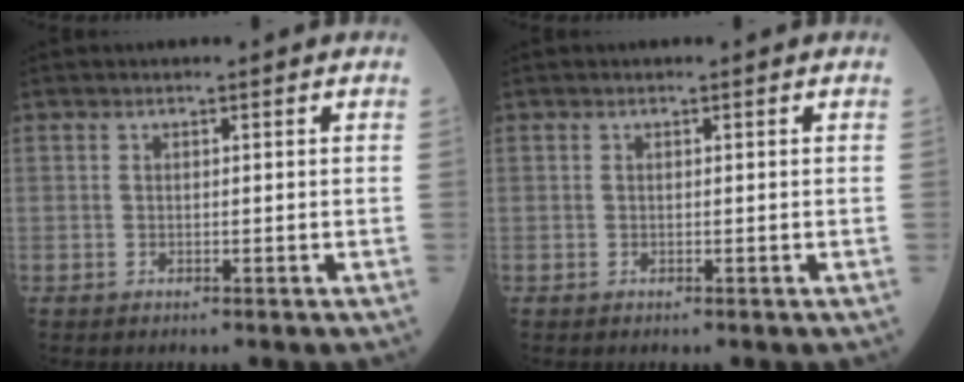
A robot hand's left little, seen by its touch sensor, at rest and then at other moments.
{"total": 0.0}